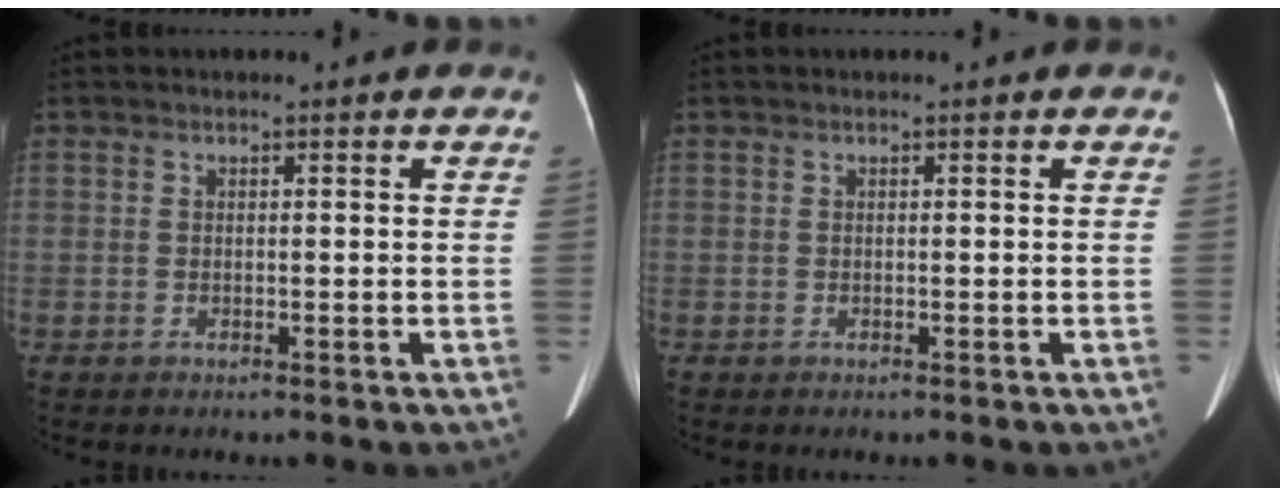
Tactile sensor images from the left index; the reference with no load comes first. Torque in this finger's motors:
{"motor_torque": [0.02, 0.02, -0.01, 0.00]}